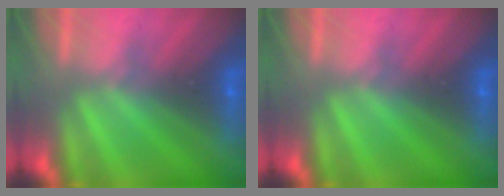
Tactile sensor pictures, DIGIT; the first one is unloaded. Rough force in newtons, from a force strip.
{"total": 0.0}